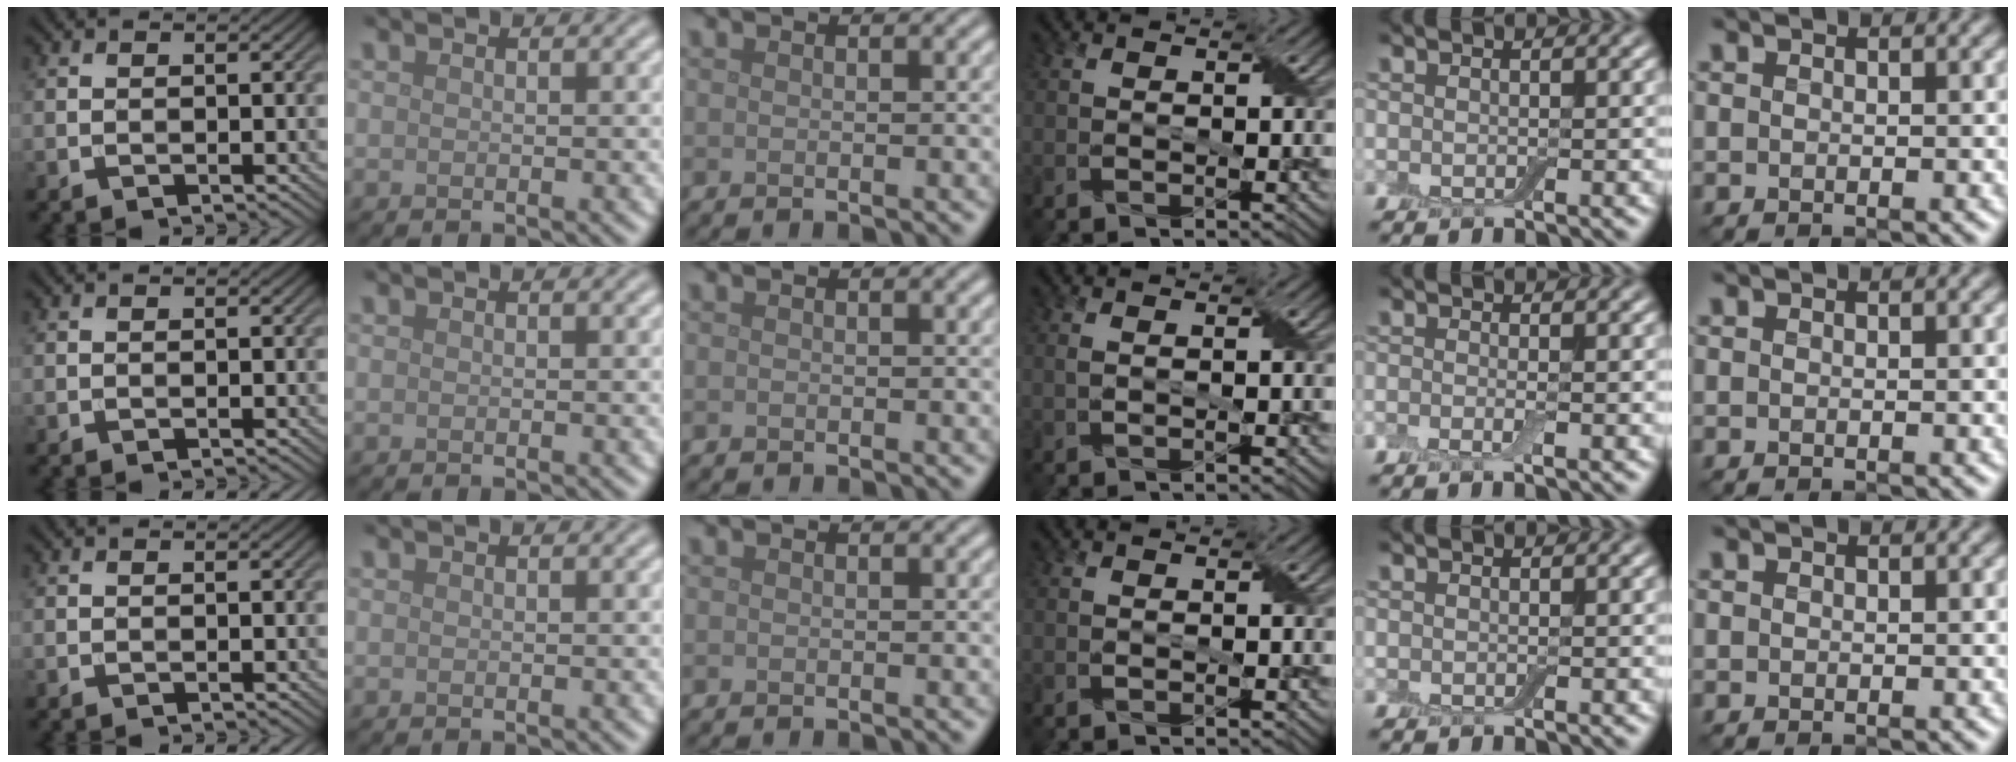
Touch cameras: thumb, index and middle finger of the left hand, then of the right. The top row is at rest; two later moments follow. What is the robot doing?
{"motion": "fold", "object": "cloth"}